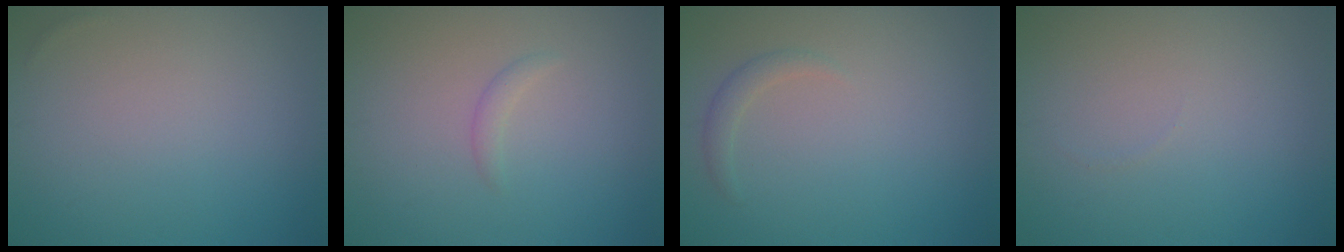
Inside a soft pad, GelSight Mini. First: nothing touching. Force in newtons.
{"total": 0.9, "press": 0.9, "slide": 0.0}
{"total": 1.1, "press": 1.1, "slide": 0.0}
{"total": 0.0}